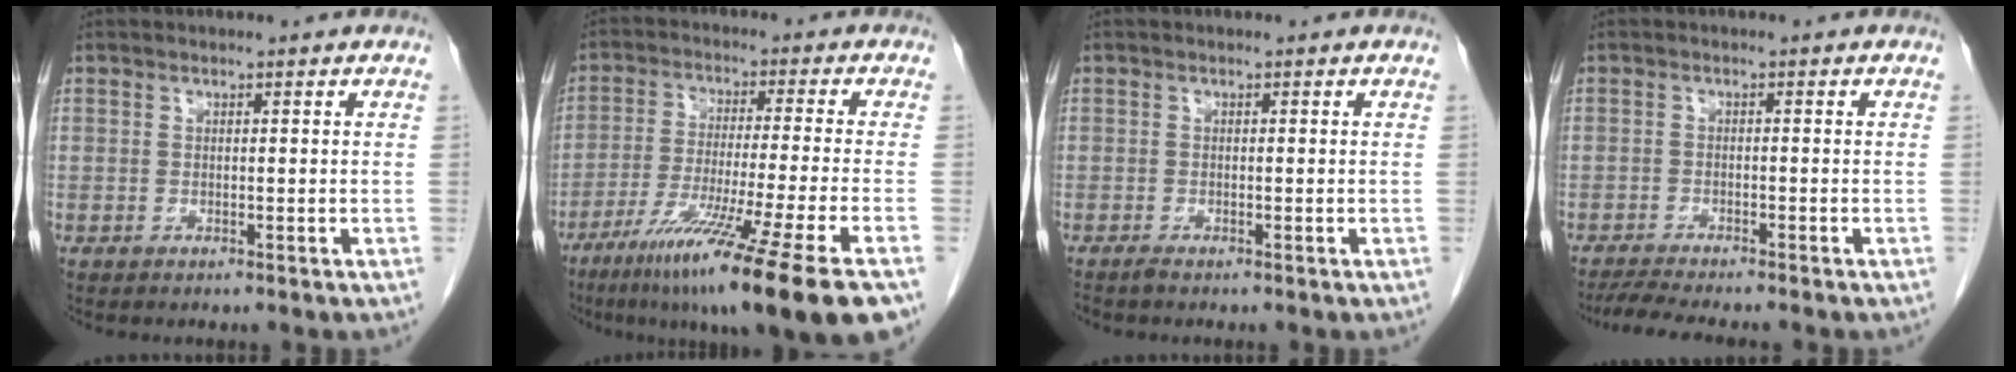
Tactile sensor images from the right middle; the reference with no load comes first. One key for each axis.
{"total": 18.5, "fx": -11.4, "fy": -1.4, "fz": 14.5, "tx": -0.207, "ty": -0.057, "tz": -0.186}
{"total": 0.6, "fx": -0.6, "fy": 0.0, "fz": 0.2, "tx": -0.012, "ty": -0.002, "tz": -0.012}
{"total": 6.3, "fx": -5.6, "fy": 0.1, "fz": 2.9, "tx": -0.043, "ty": -0.015, "tz": -0.090}